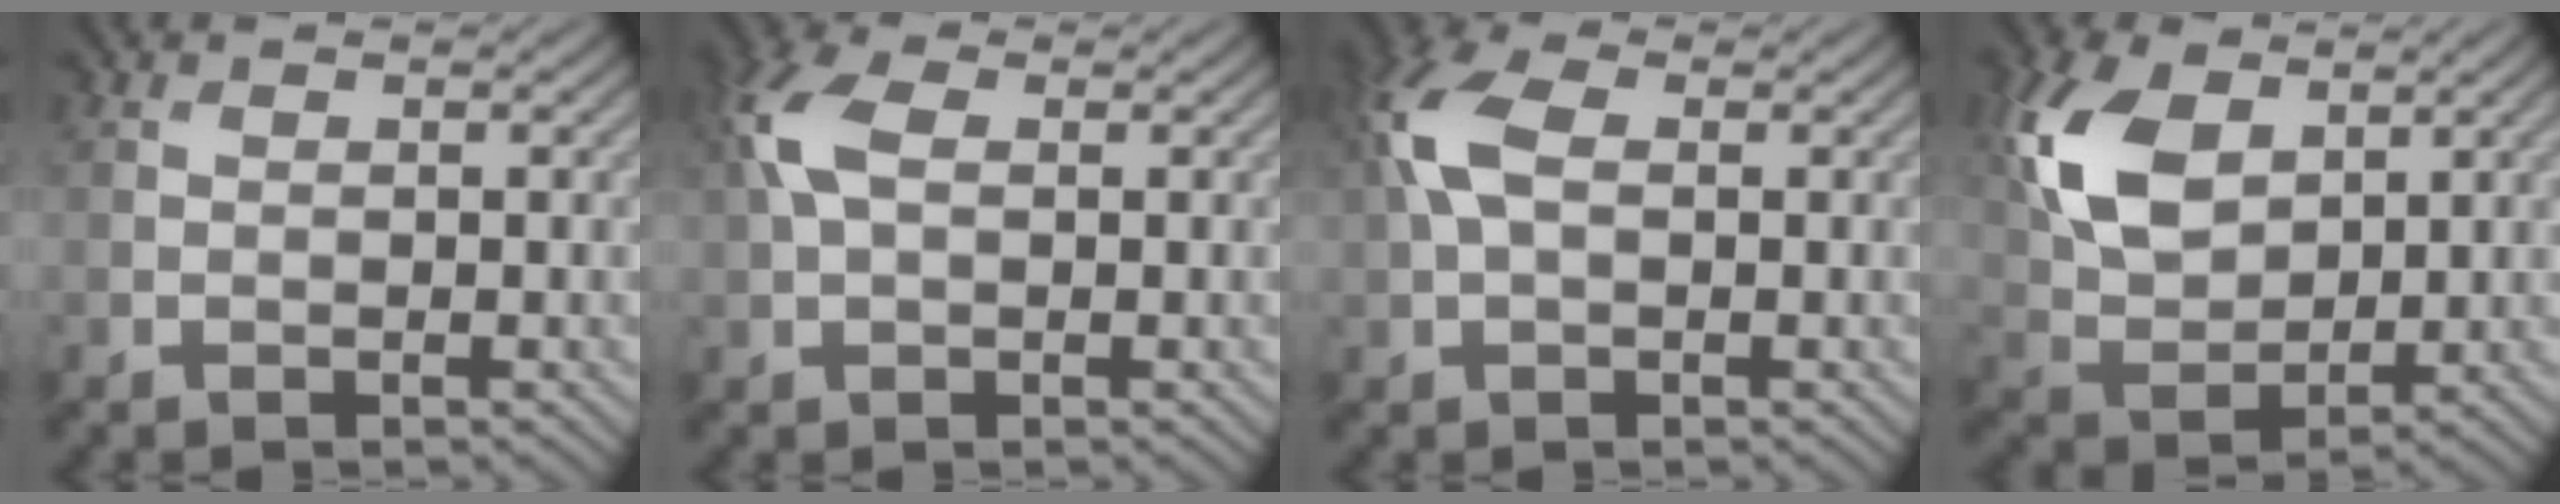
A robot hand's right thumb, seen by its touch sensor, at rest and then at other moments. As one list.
[{"total": 5.3, "force": [1.2, 3.1, 4.1], "torque": [-0.108, 0.016, 0.015]}, {"total": 6.3, "force": [1.1, 3.6, 5.1], "torque": [-0.132, 0.019, 0.011]}, {"total": 10.6, "force": [4.1, 6.5, 7.3], "torque": [-0.193, 0.012, 0.082]}]